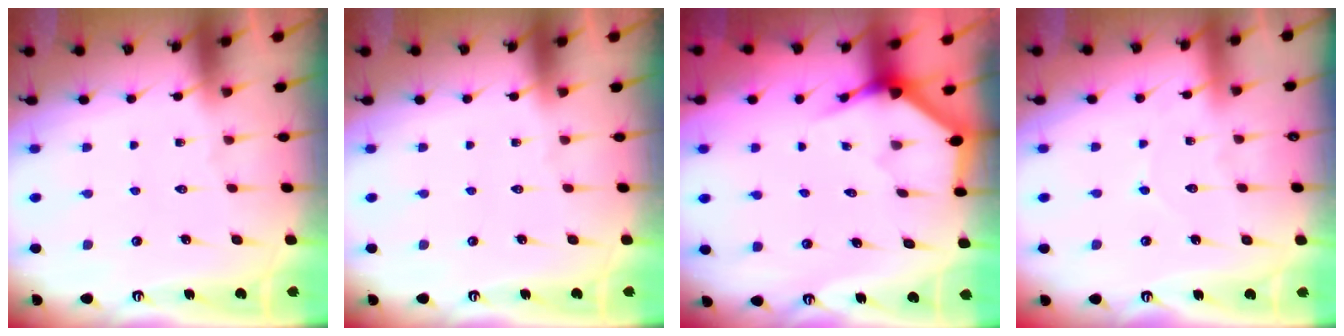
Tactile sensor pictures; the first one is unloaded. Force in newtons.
{"total": 0.0}
{"total": 3.5, "press": 3.4, "slide": 0.2}
{"total": 3.9, "press": 3.8, "slide": 0.3}